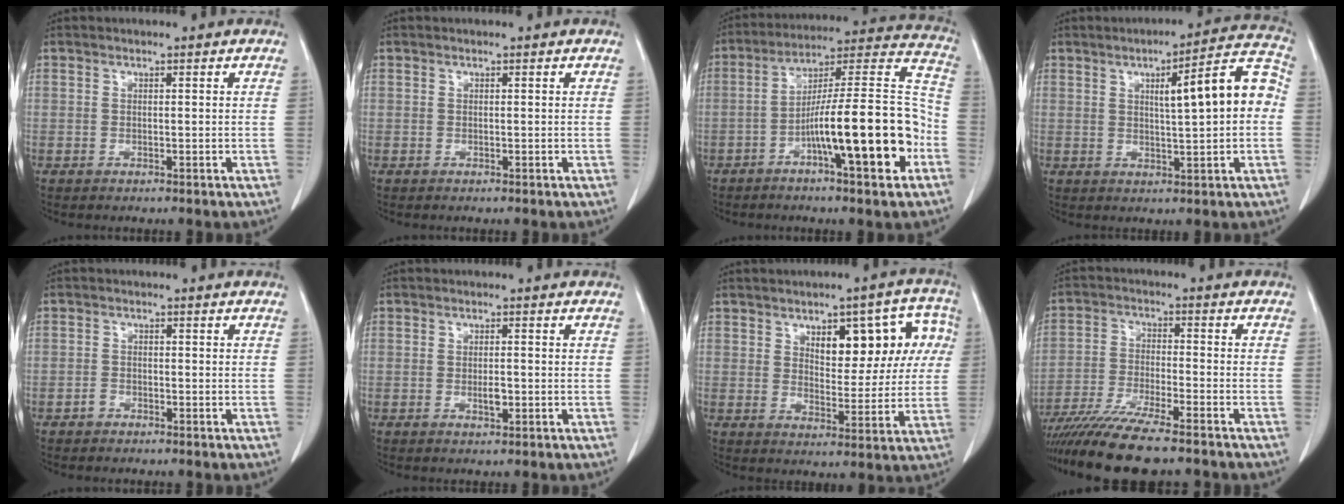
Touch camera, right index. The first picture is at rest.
{"total": 0.0}
{"total": 18.4, "force": [-6.4, 2.1, 17.1], "torque": [-0.261, 0.021, -0.099]}
{"total": 10.8, "force": [1.2, 1.5, 10.6], "torque": [-0.139, 0.030, 0.015]}
{"total": 1.2, "force": [-0.8, 0.7, 0.3], "torque": [-0.006, 0.003, -0.016]}
{"total": 1.8, "force": [-0.4, 0.6, 1.6], "torque": [-0.030, 0.000, -0.004]}
{"total": 11.7, "force": [3.8, 5.3, 9.7], "torque": [-0.112, 0.032, 0.054]}
{"total": 13.9, "force": [-11.5, 0.7, 7.7], "torque": [-0.136, -0.036, -0.192]}